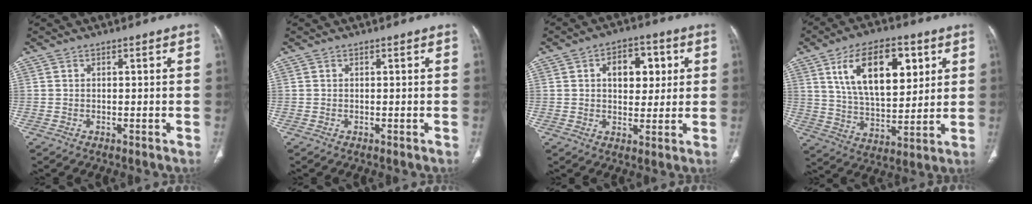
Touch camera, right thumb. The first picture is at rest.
{"total": 0.0}
{"total": 9.4, "force": [2.5, 6.1, 6.7], "torque": [-0.052, 0.002, 0.036]}
{"total": 18.6, "force": [7.1, 9.6, 14.2], "torque": [-0.195, -0.024, 0.129]}